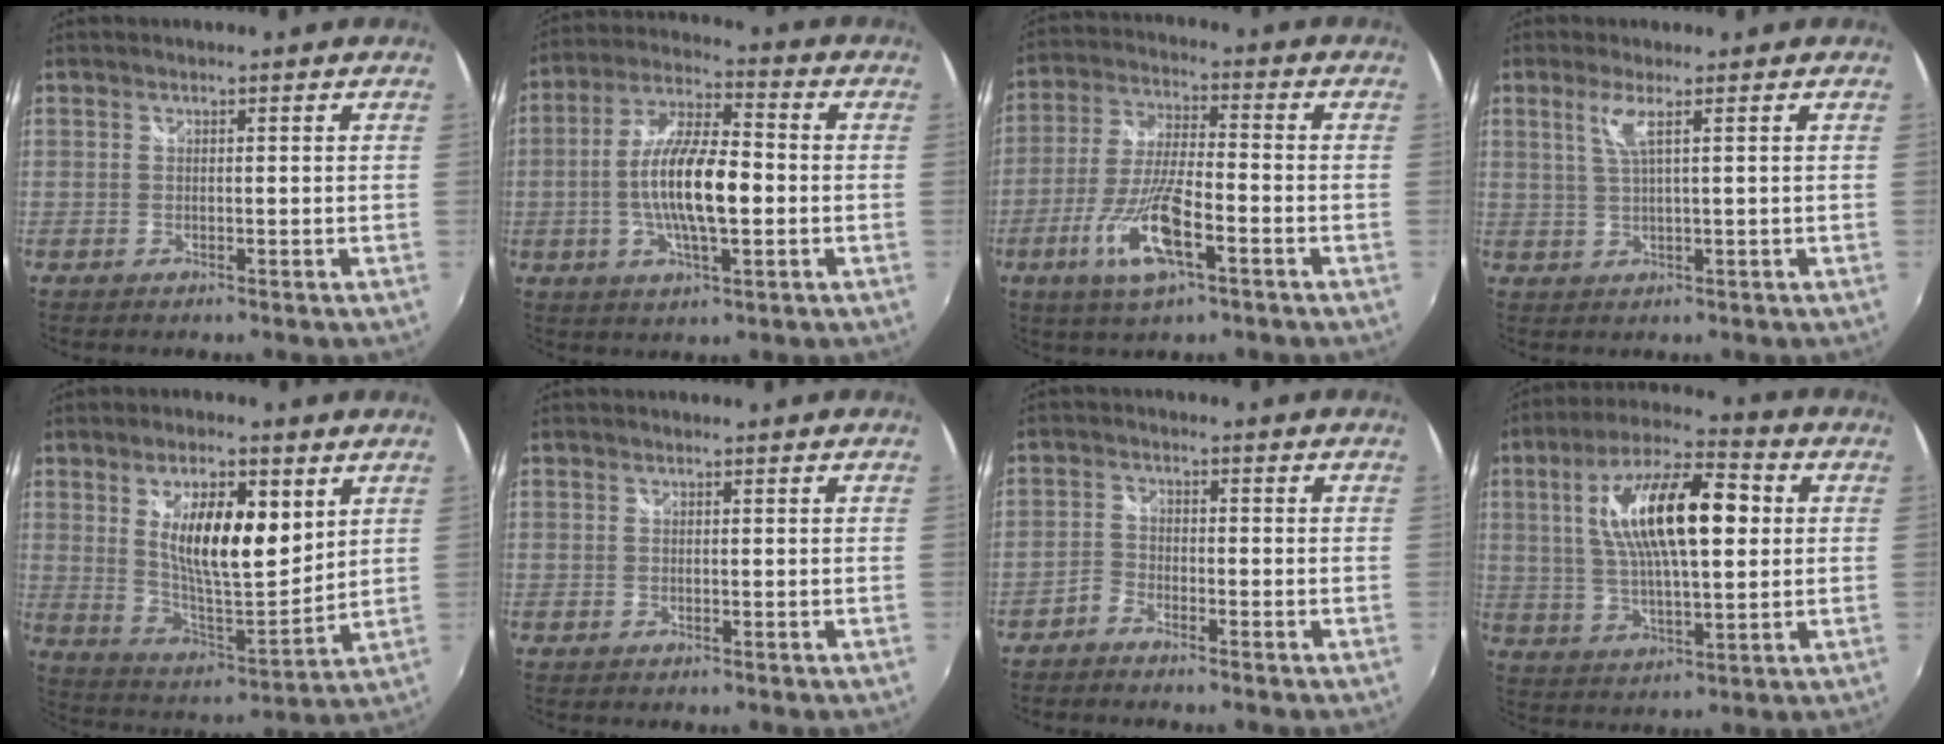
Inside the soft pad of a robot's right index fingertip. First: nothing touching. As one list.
[{"total": 13.7, "force": [-1.9, 4.1, 12.9], "torque": [-0.252, 0.003, -0.037]}, {"total": 12.8, "force": [-5.5, 3.3, 11.1], "torque": [-0.236, -0.012, -0.106]}, {"total": 3.3, "force": [1.4, -0.4, 3.0], "torque": [-0.059, -0.002, 0.031]}, {"total": 14.5, "force": [5.1, 5.0, 12.6], "torque": [-0.213, -0.005, 0.094]}, {"total": 0.0}, {"total": 2.5, "force": [-2.2, 1.1, 0.7], "torque": [-0.023, 0.005, -0.047]}, {"total": 17.3, "force": [3.5, 5.9, 15.9], "torque": [-0.285, 0.023, 0.060]}]